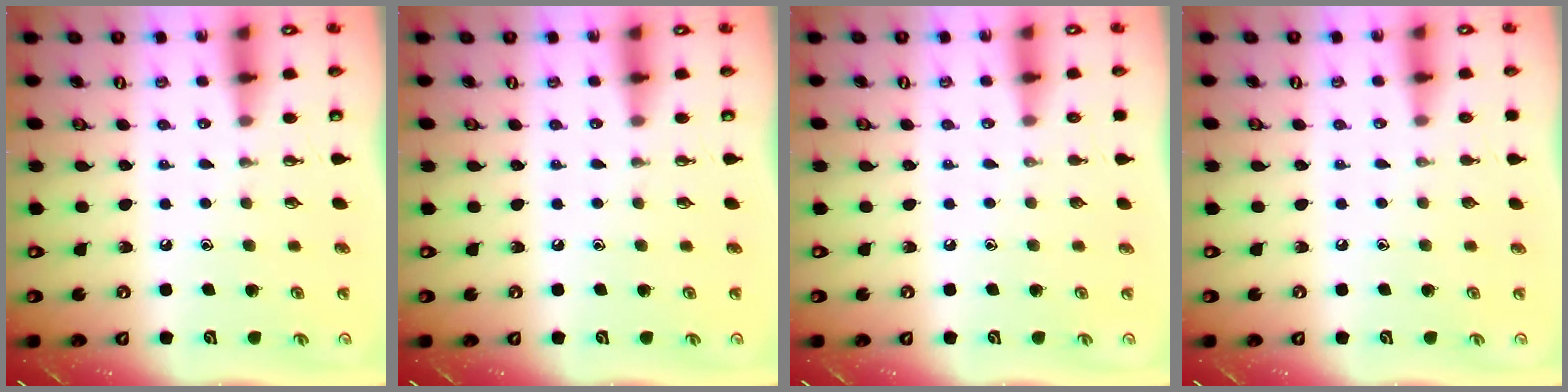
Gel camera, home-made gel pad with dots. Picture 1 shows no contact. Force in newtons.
{"total": 0.0}
{"total": 0.0}
{"total": 0.0}